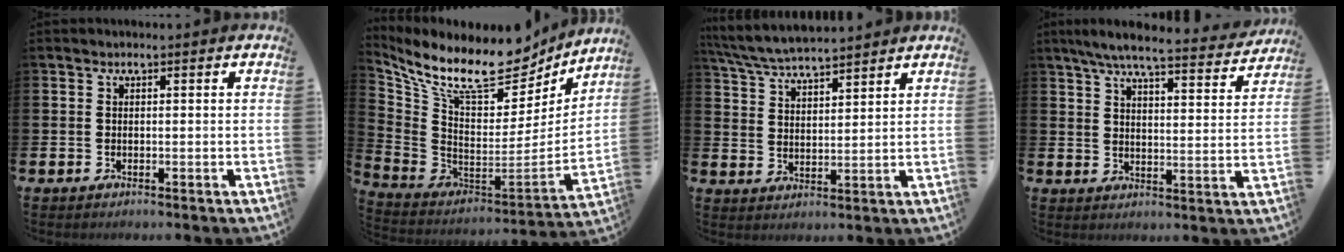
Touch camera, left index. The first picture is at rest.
{"total": 11.4, "force": [8.6, 4.9, 5.6], "torque": [-0.129, -0.064, 0.150]}
{"total": 5.9, "force": [5.8, 0.5, 1.1], "torque": [-0.045, -0.029, 0.105]}
{"total": 6.8, "force": [6.1, 0.6, 3.0], "torque": [-0.065, -0.038, 0.101]}